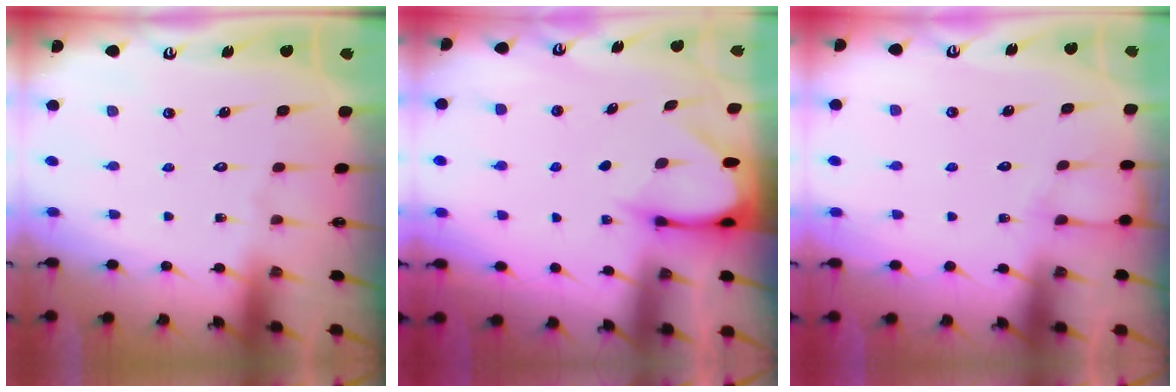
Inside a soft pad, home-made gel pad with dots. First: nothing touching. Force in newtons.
{"total": 3.3, "press": 3.3, "slide": 0.3}
{"total": 4.2, "press": 4.2, "slide": 0.5}